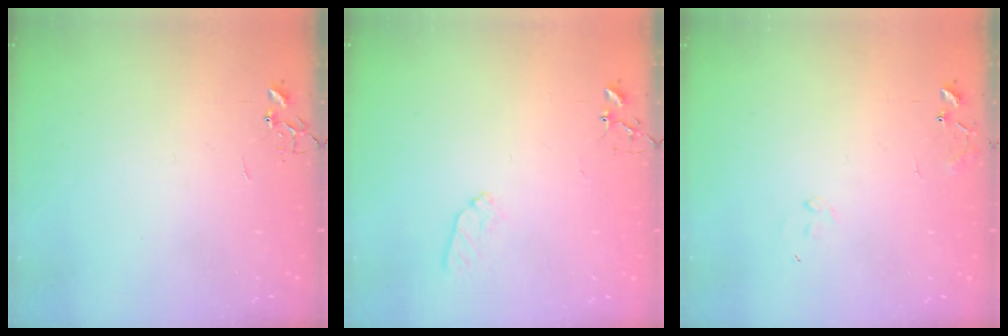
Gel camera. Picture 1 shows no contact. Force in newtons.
{"total": 7.7, "press": 7.6, "slide": 0.9}
{"total": 7.6, "press": 7.6, "slide": 0.7}